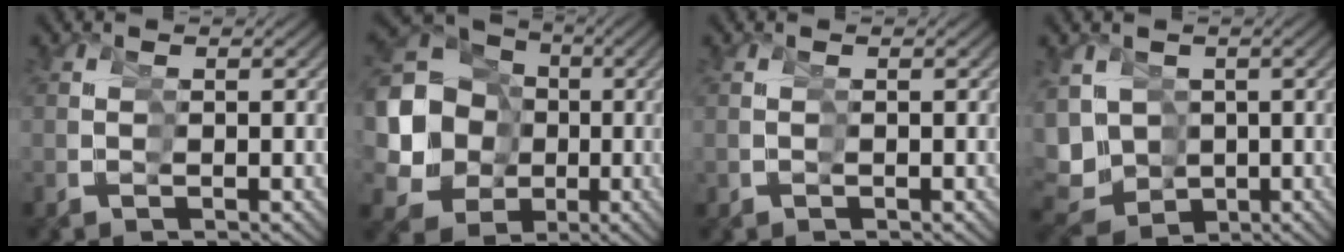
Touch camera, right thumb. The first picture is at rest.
{"total": 16.6, "force": [-0.8, 13.1, 10.2], "torque": [-0.210, -0.035, -0.011]}
{"total": 0.6, "force": [-0.3, 0.5, 0.3], "torque": [-0.007, -0.005, -0.003]}
{"total": 9.4, "force": [0.1, 8.4, 4.3], "torque": [-0.102, -0.014, -0.003]}